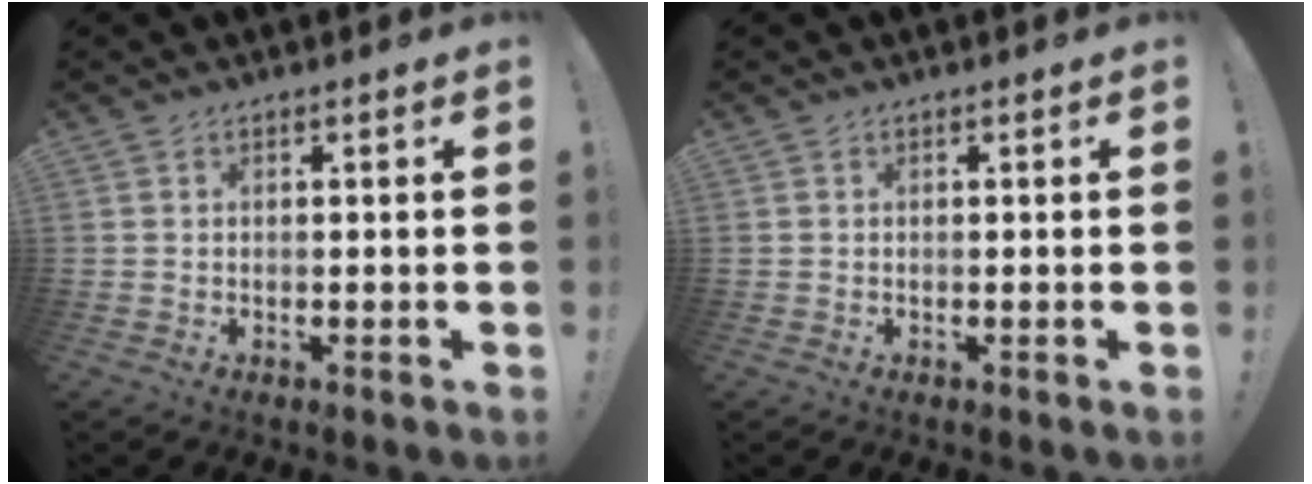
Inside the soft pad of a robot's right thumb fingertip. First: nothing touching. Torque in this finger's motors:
{"motor_torque": [-0.04, 0.04, 0.05, 0.04, 0.00]}